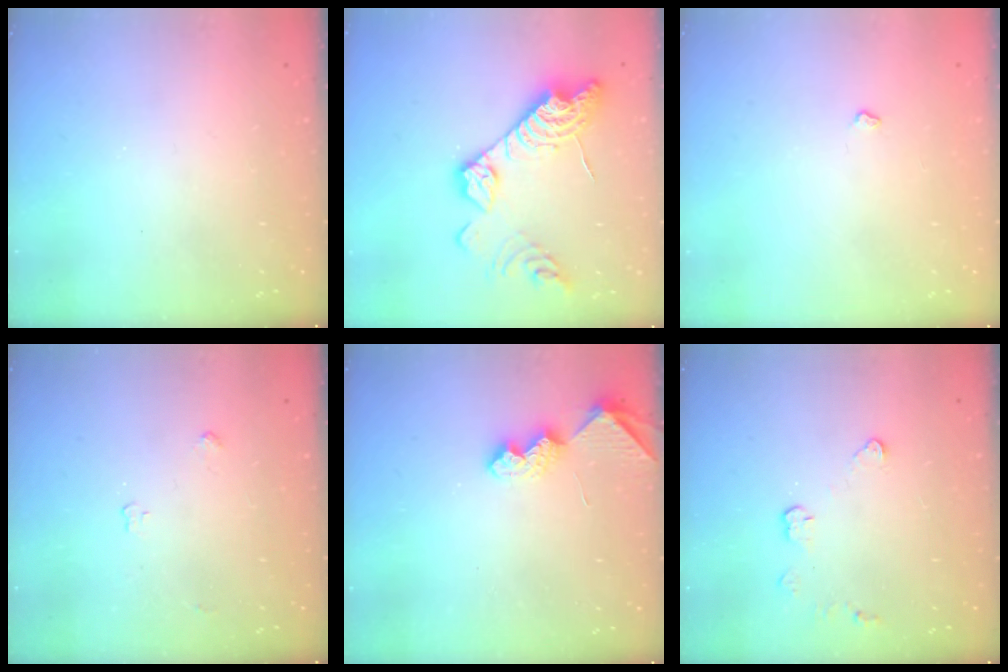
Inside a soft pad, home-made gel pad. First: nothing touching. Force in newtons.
{"total": 17.9, "press": 17.8, "slide": 1.5}
{"total": 2.9, "press": 2.9, "slide": 0.5}
{"total": 3.4, "press": 3.4, "slide": 0.6}
{"total": 6.6, "press": 6.6, "slide": 0.3}
{"total": 3.8, "press": 3.7, "slide": 0.4}